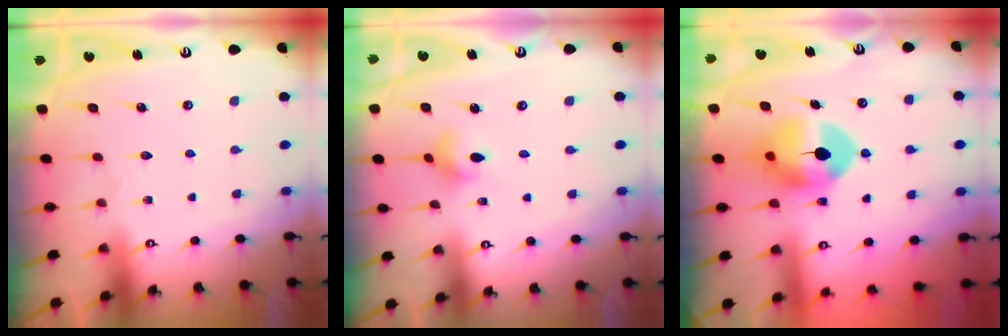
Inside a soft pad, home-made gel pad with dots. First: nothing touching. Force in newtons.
{"total": 4.2, "press": 4.1, "slide": 0.6}
{"total": 10.4, "press": 10.3, "slide": 1.6}